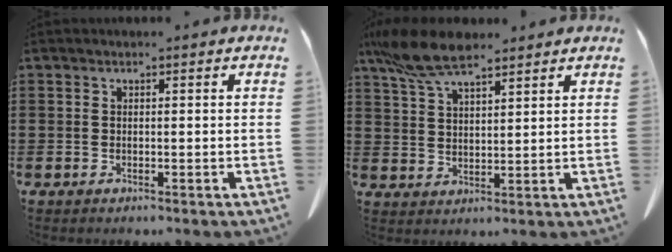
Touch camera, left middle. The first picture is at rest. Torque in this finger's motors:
{"motor_torque": [0.89, 0.30, 0.33, 0.13]}